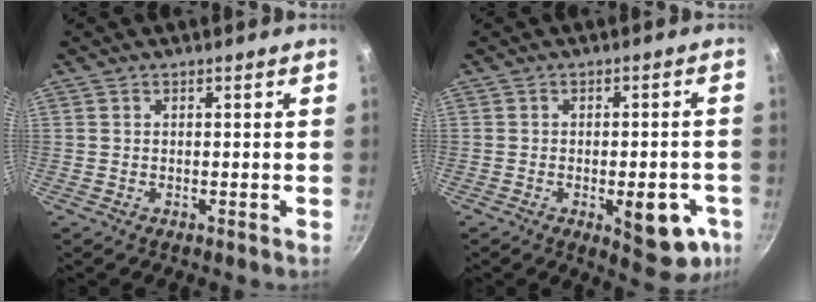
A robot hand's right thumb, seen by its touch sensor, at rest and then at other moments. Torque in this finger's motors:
{"motor_torque": [1.15, 1.25, 1.06, -0.51, 0.30]}